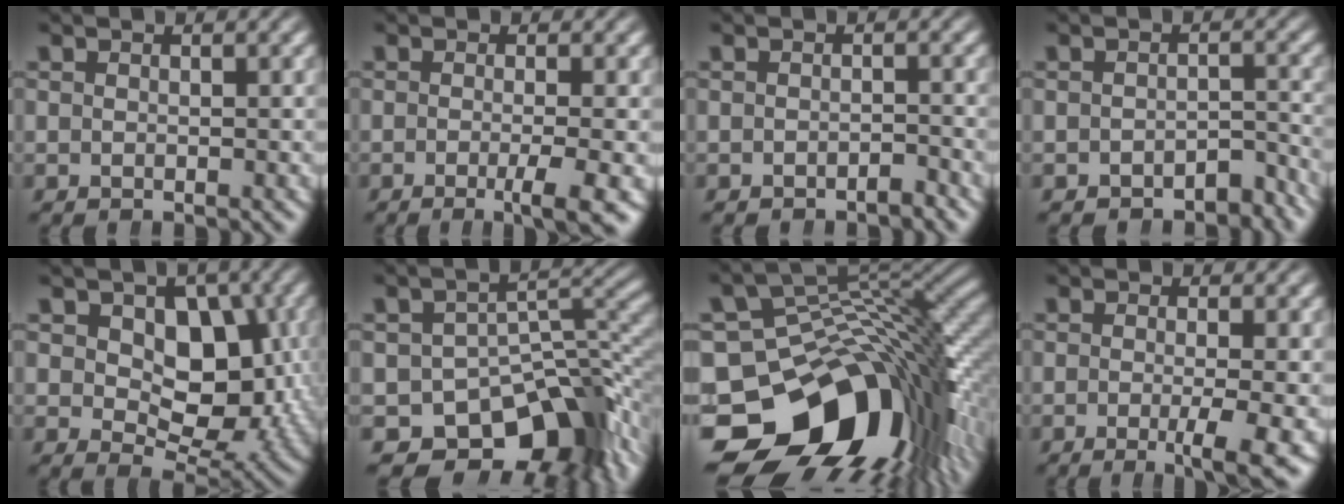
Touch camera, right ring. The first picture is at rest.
{"total": 3.1, "force": [-1.2, -0.2, 2.8], "torque": [-0.036, 0.005, -0.024]}
{"total": 1.5, "force": [-1.5, -0.1, -0.4], "torque": [0.016, 0.000, -0.023]}
{"total": 3.2, "force": [-3.1, 0.7, 0.3], "torque": [0.018, -0.005, -0.049]}
{"total": 10.0, "force": [1.8, 7.1, 6.9], "torque": [-0.081, -0.023, 0.042]}
{"total": 17.2, "force": [-7.6, 11.3, 10.5], "torque": [-0.154, -0.047, -0.107]}
{"total": 24.4, "force": [-6.7, 15.1, 17.9], "torque": [-0.289, -0.059, -0.082]}
{"total": 3.8, "force": [-1.3, -0.1, 3.5], "torque": [-0.046, 0.002, -0.026]}